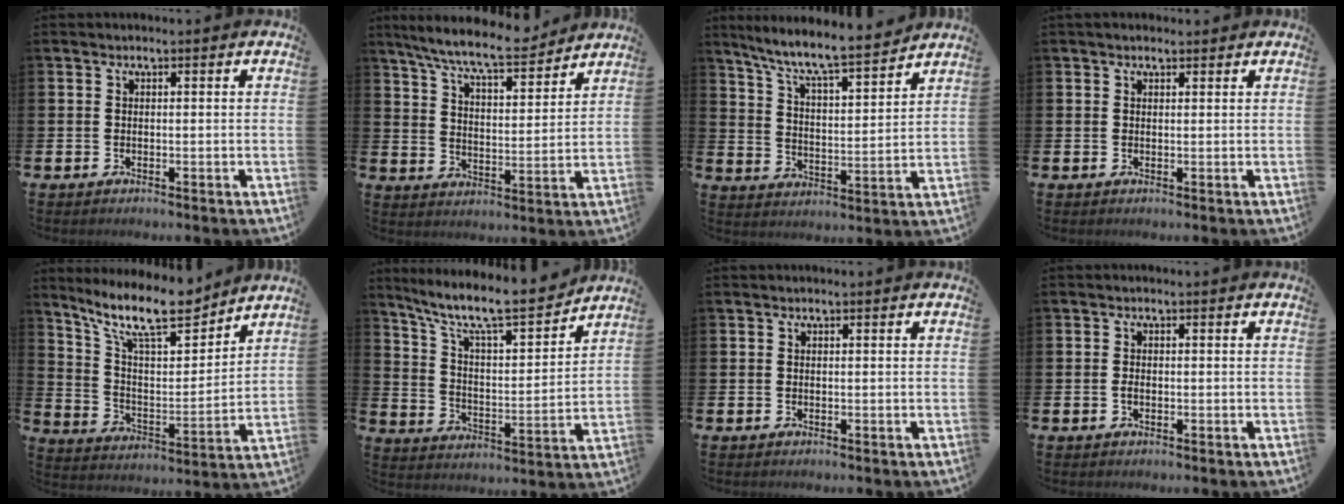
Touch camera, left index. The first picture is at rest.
{"total": 8.8, "force": [8.1, 1.0, 3.4], "torque": [-0.097, -0.041, 0.144]}
{"total": 8.3, "force": [7.7, 0.4, 3.1], "torque": [-0.097, -0.057, 0.131]}
{"total": 1.0, "force": [0.9, 0.5, 0.3], "torque": [0.003, 0.002, 0.013]}
{"total": 12.8, "force": [10.6, 3.4, 6.4], "torque": [-0.149, -0.056, 0.188]}
{"total": 10.3, "force": [9.0, 1.8, 4.7], "torque": [-0.115, -0.064, 0.151]}
{"total": 0.0}
{"total": 1.0, "force": [-0.4, 0.6, 0.7], "torque": [-0.013, 0.003, -0.008]}